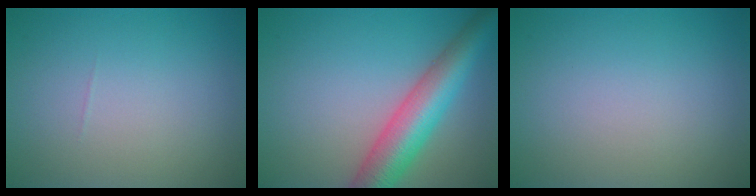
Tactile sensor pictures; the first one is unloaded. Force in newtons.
{"total": 7.2, "press": 7.2, "slide": 0.2}
{"total": 0.0}